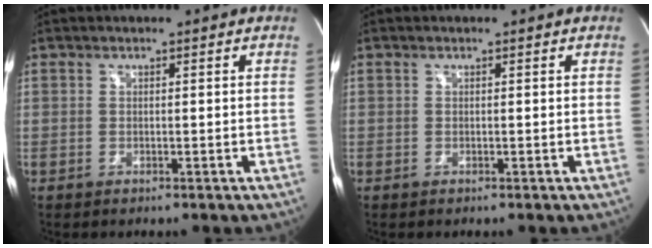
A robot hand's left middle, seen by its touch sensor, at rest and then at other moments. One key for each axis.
{"total": 0.0}